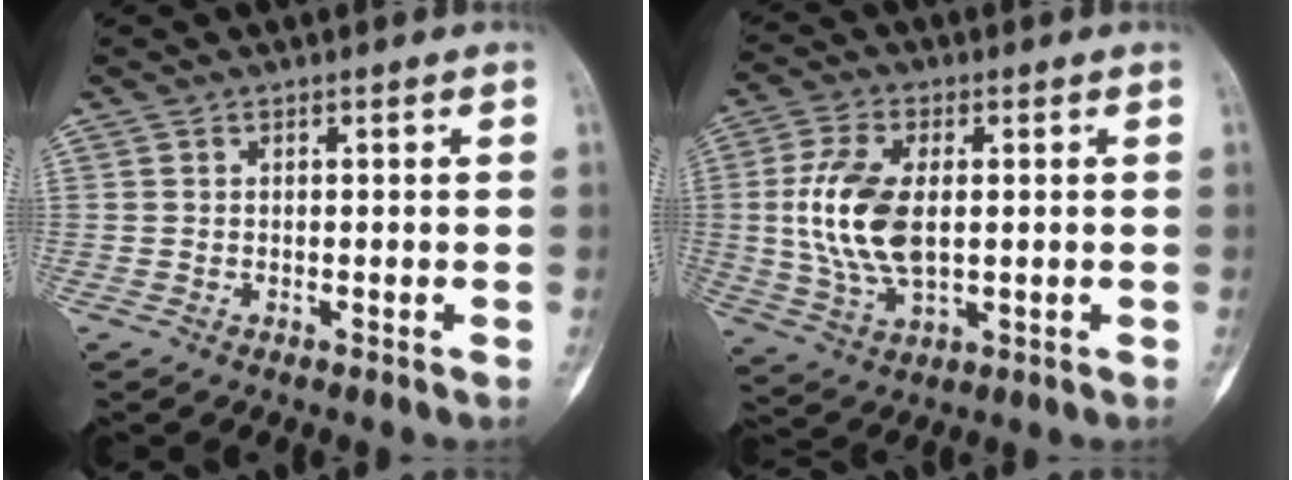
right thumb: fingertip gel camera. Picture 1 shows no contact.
{"total": 13.3, "force": [0.7, 7.4, 11.0], "torque": [-0.221, -0.001, 0.018]}